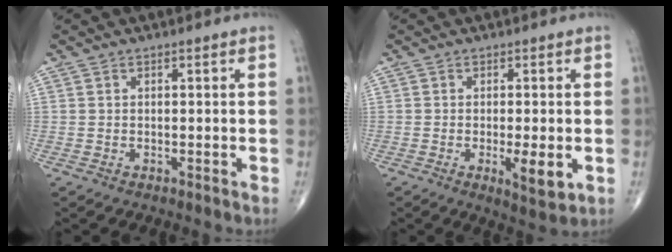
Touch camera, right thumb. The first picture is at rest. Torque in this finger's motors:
{"motor_torque": [0.86, 0.71, 0.56, -0.16, 0.19]}